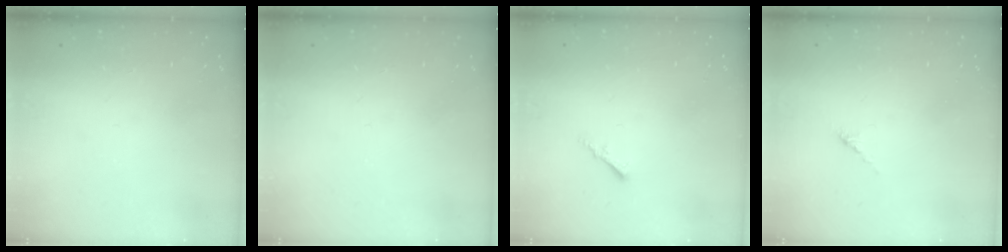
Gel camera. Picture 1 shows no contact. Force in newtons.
{"total": 0.0}
{"total": 1.5, "press": 1.5, "slide": 0.4}
{"total": 2.7, "press": 2.7, "slide": 0.7}